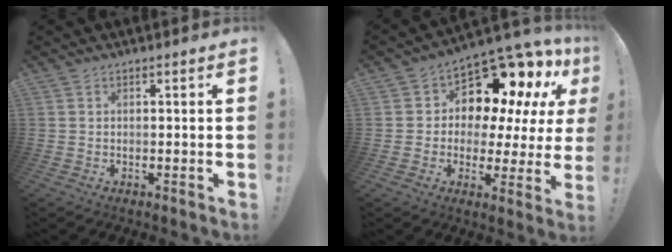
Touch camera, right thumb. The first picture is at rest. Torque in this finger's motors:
{"motor_torque": [1.88, 2.74, 0.26, 0.05, 0.02]}